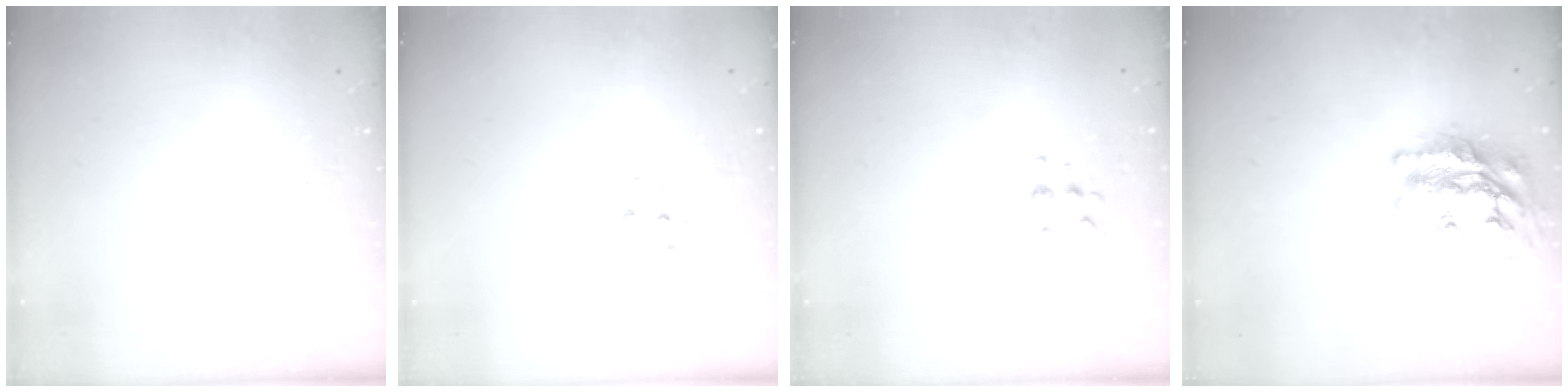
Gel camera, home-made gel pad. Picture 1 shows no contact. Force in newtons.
{"total": 4.9, "press": 4.9, "slide": 0.7}
{"total": 4.0, "press": 3.8, "slide": 1.2}
{"total": 22.9, "press": 22.9, "slide": 1.8}